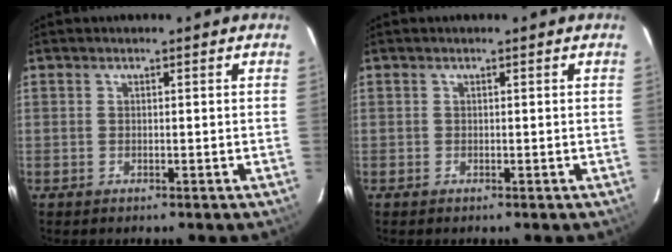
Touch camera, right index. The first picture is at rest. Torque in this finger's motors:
{"motor_torque": [-0.01, 0.03, -0.03, 0.01]}